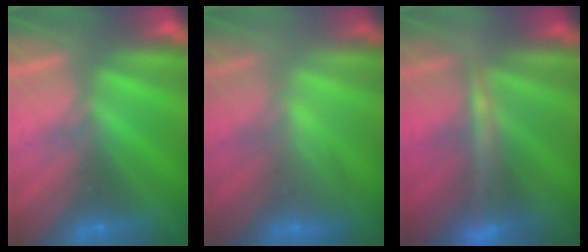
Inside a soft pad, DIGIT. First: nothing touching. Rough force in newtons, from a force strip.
{"total": 2.2}
{"total": 5.0}